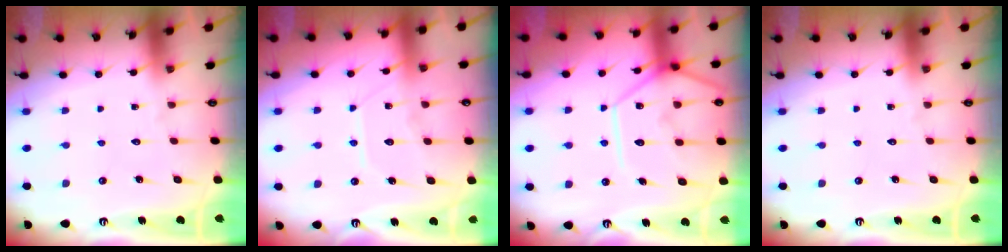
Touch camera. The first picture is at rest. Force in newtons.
{"total": 8.2, "press": 8.1, "slide": 0.8}
{"total": 14.2, "press": 14.1, "slide": 1.3}
{"total": 0.0}